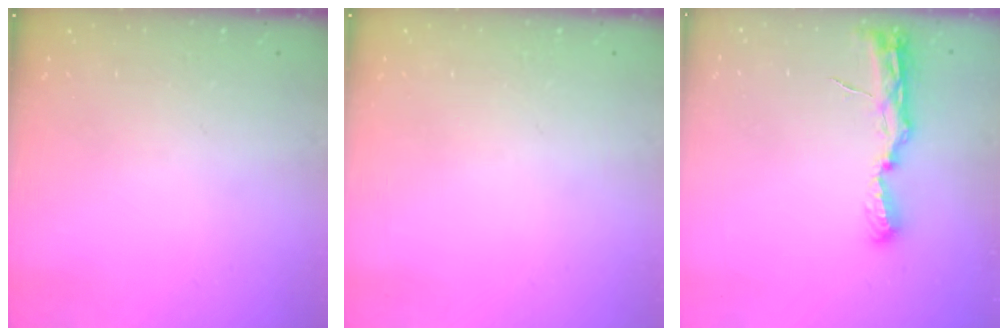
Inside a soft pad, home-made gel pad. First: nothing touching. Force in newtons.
{"total": 0.0}
{"total": 7.6, "press": 7.6, "slide": 0.9}